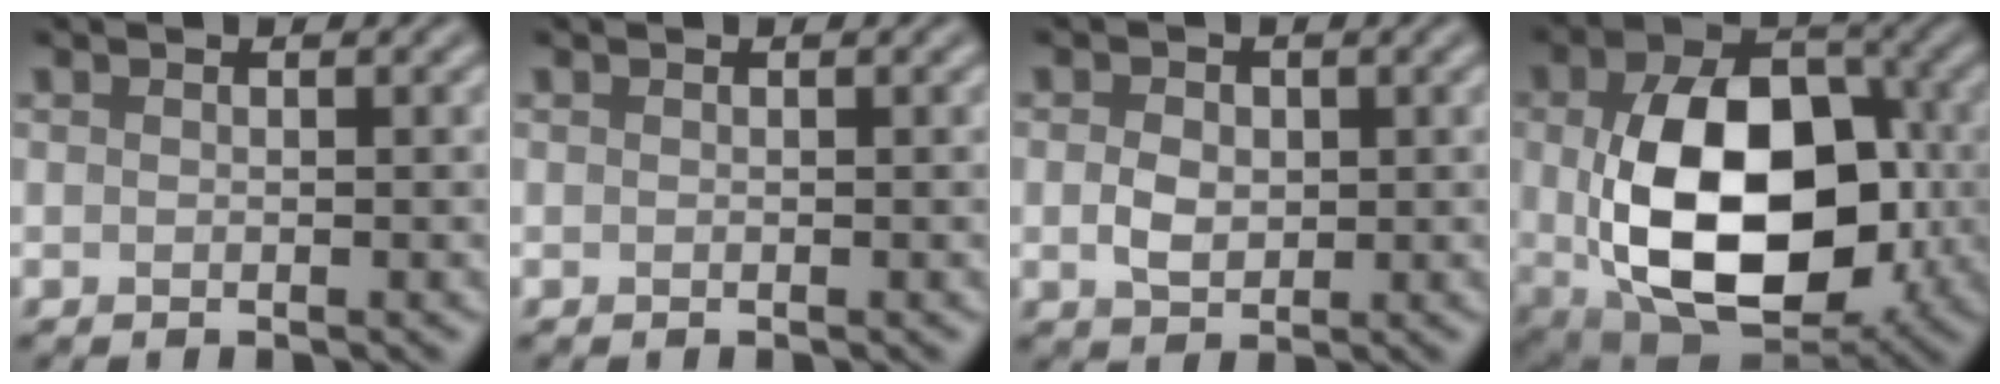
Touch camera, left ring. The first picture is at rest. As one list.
[{"total": 0.0}, {"total": 2.6, "force": [0.0, 2.0, 1.7], "torque": [-0.034, -0.001, -0.001]}, {"total": 14.1, "force": [-0.8, 9.1, 10.7], "torque": [-0.183, -0.020, -0.001]}]